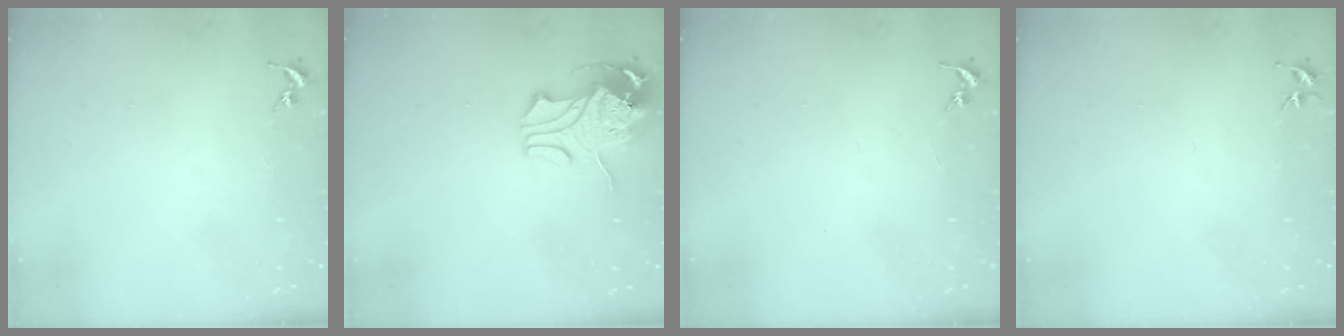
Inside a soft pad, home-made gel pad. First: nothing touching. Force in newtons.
{"total": 10.9, "press": 10.9, "slide": 1.1}
{"total": 0.0}
{"total": 3.7, "press": 3.7, "slide": 0.4}